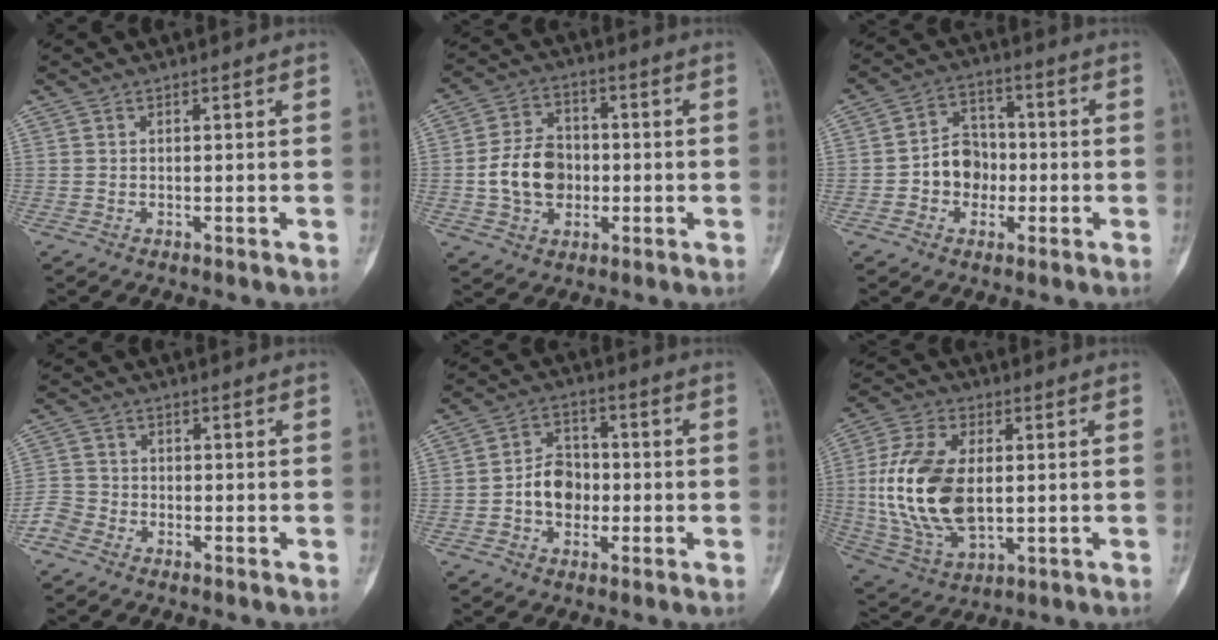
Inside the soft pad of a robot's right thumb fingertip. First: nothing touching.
{"total": 11.0, "force": [-1.3, 8.5, 6.8], "torque": [-0.101, 0.019, -0.025]}
{"total": 8.3, "force": [-1.6, 7.0, 4.2], "torque": [-0.032, 0.029, -0.036]}
{"total": 3.5, "force": [-2.7, 2.2, 0.6], "torque": [-0.006, 0.007, -0.067]}
{"total": 7.9, "force": [-1.4, 6.2, 4.6], "torque": [-0.048, 0.025, -0.033]}
{"total": 18.6, "force": [0.3, 10.9, 15.0], "torque": [-0.298, -0.006, 0.017]}